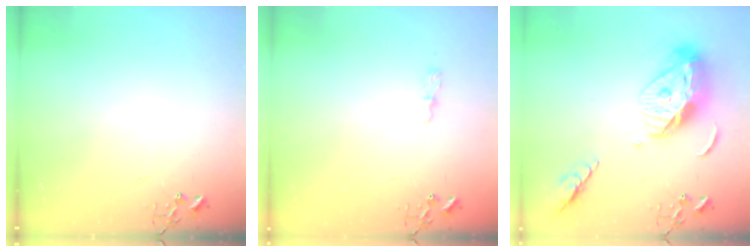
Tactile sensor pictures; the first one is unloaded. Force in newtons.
{"total": 3.5, "press": 3.5, "slide": 0.5}
{"total": 15.9, "press": 15.8, "slide": 1.5}